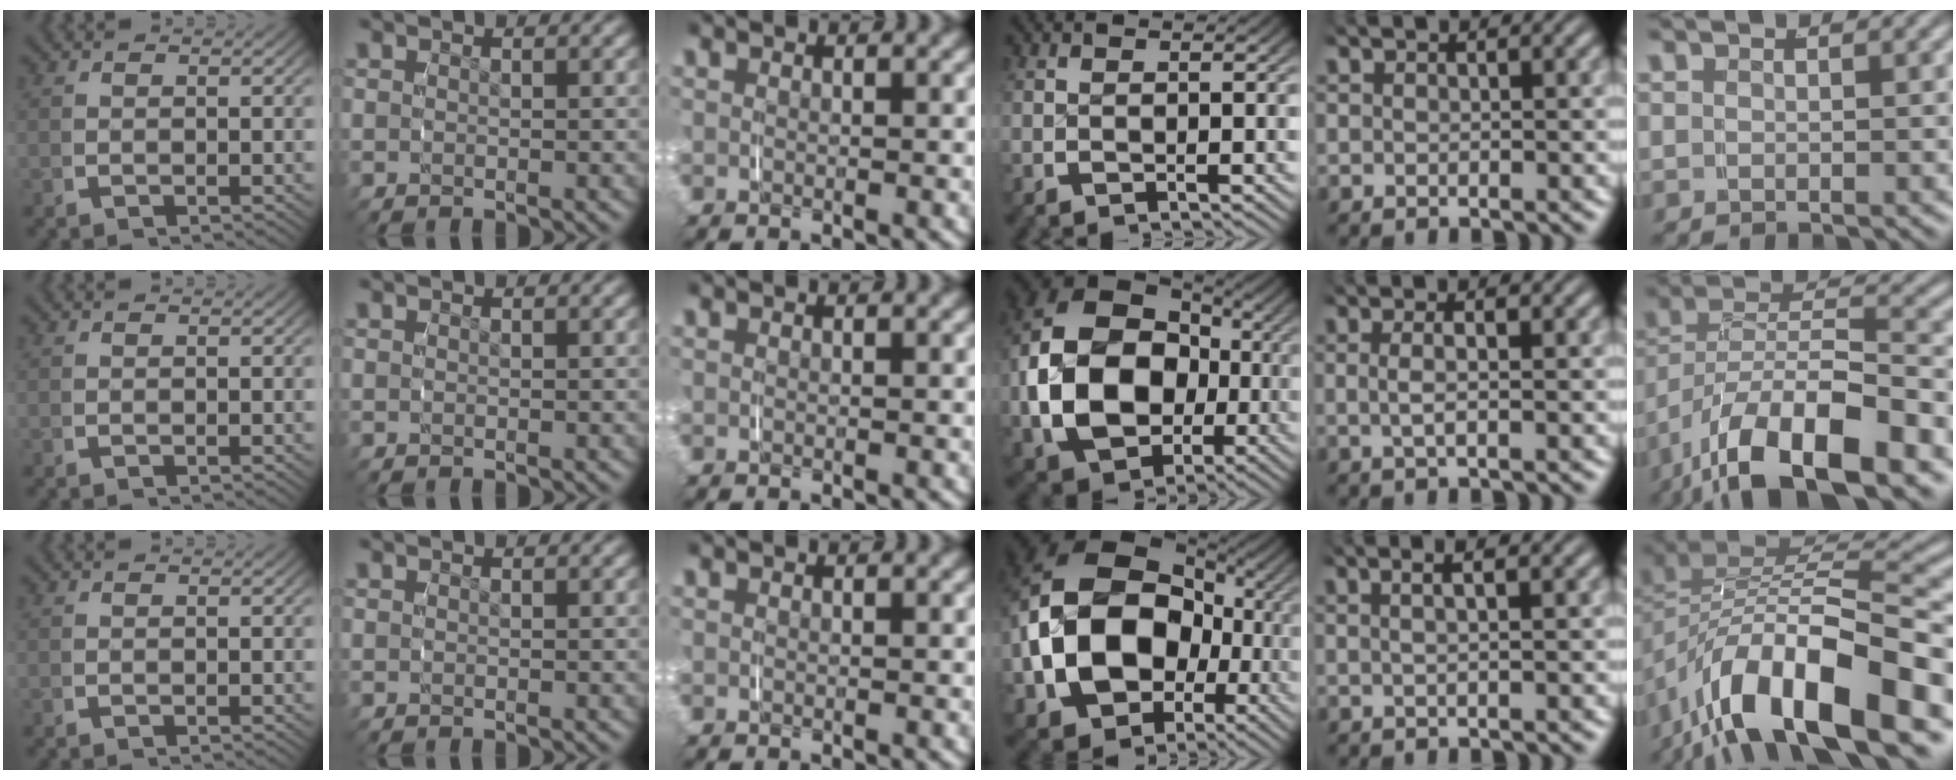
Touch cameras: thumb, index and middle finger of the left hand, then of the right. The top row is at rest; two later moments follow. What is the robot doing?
{"motion": "grasp_and_lifting", "object": "shorts"}